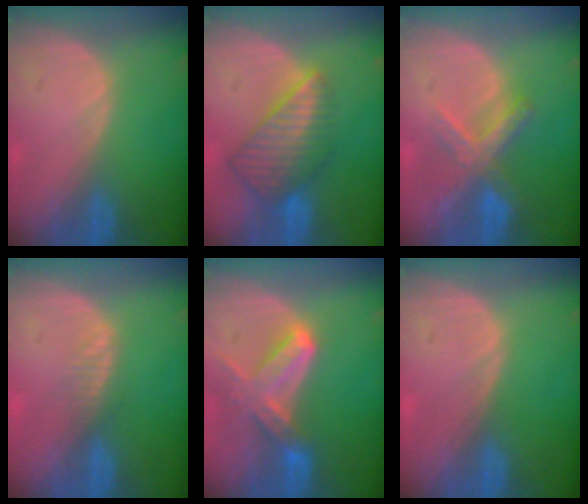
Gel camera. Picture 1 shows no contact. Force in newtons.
{"total": 8.5, "press": 7.4, "slide": 4.2}
{"total": 6.9, "press": 6.1, "slide": 3.2}
{"total": 1.6, "press": 1.6, "slide": 0.1}
{"total": 7.2, "press": 6.7, "slide": 2.8}
{"total": 0.0}